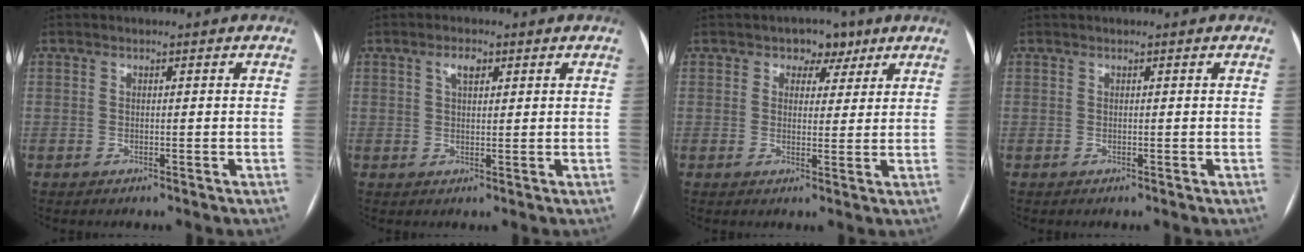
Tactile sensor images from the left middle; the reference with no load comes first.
{"total": 2.7, "force": [1.3, 1.2, 2.0], "torque": [-0.038, 0.006, 0.023]}
{"total": 4.2, "force": [2.4, 3.0, 1.7], "torque": [-0.012, 0.009, 0.031]}
{"total": 0.0}